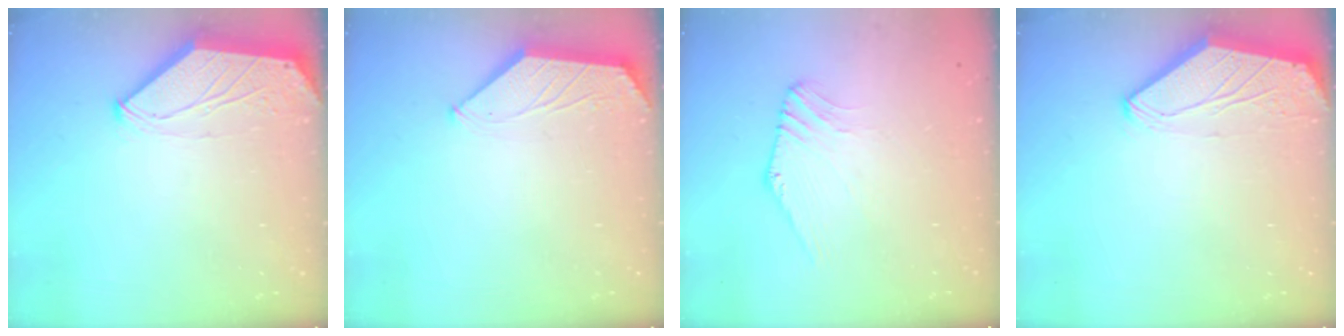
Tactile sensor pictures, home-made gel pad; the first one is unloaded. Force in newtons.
{"total": 1.0, "press": 1.0, "slide": 0.2}
{"total": 0.5, "press": 0.5, "slide": 0.3}
{"total": 0.0}